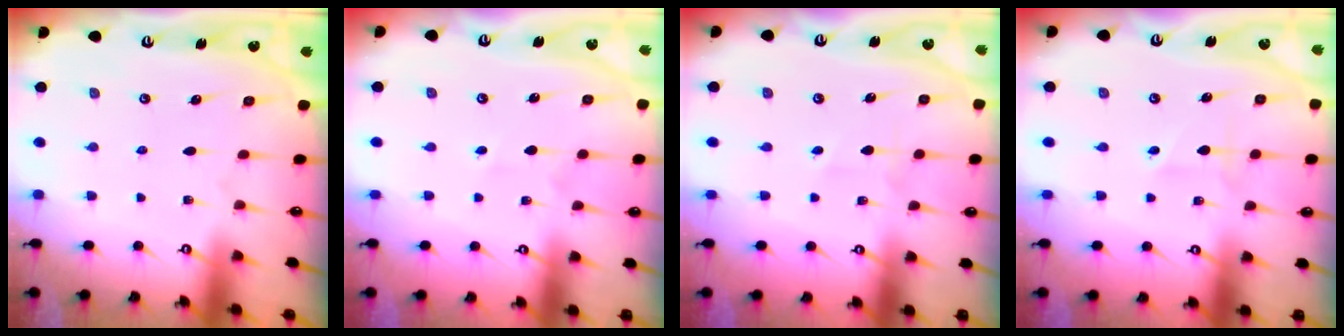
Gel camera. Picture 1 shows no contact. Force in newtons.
{"total": 1.9, "press": 1.9, "slide": 0.5}
{"total": 2.0, "press": 1.8, "slide": 0.9}
{"total": 2.1, "press": 2.0, "slide": 0.9}